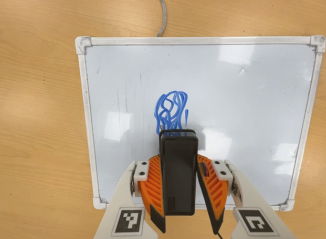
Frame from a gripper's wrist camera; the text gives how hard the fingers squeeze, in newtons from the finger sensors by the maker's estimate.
{"total": 5.7, "left": 4.7, "right": 6.7}